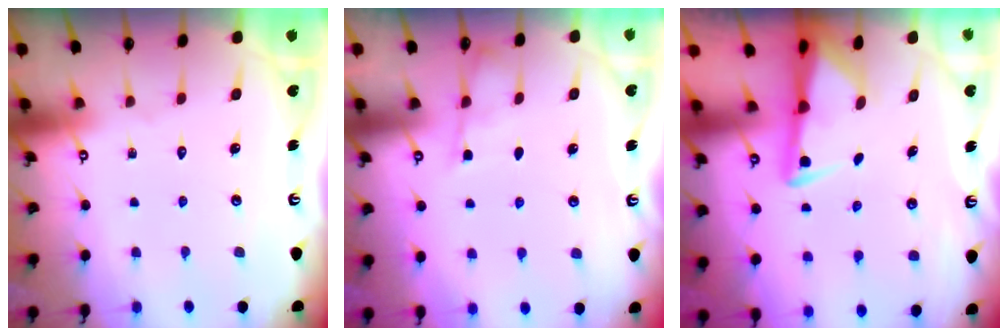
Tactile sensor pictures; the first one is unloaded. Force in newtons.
{"total": 3.1, "press": 3.1, "slide": 0.4}
{"total": 2.9, "press": 2.9, "slide": 0.6}